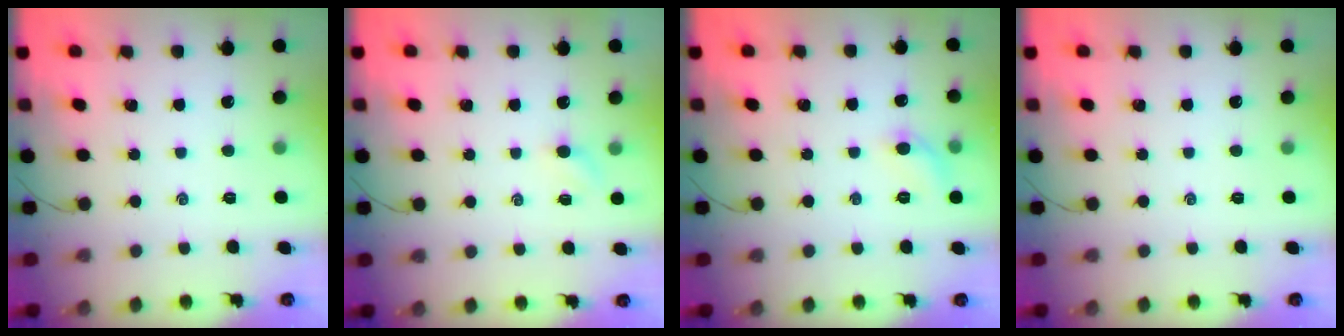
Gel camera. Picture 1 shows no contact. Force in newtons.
{"total": 2.5, "press": 2.4, "slide": 0.8}
{"total": 6.9, "press": 6.7, "slide": 1.6}
{"total": 0.0}